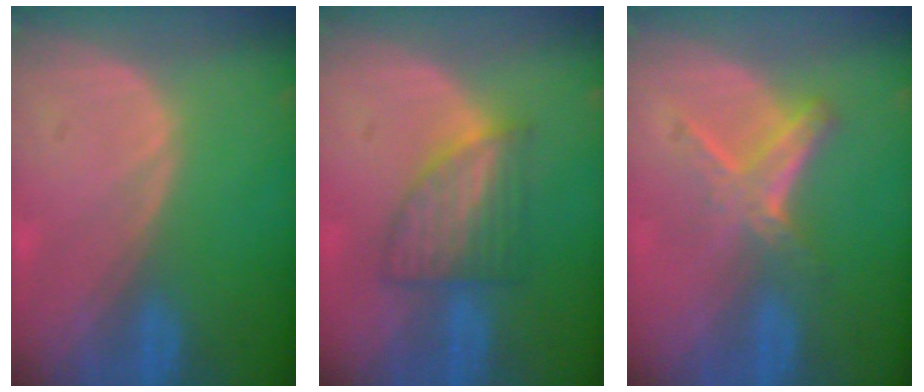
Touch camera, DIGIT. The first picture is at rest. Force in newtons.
{"total": 6.0, "press": 5.9, "slide": 1.0}
{"total": 5.8, "press": 5.2, "slide": 2.5}